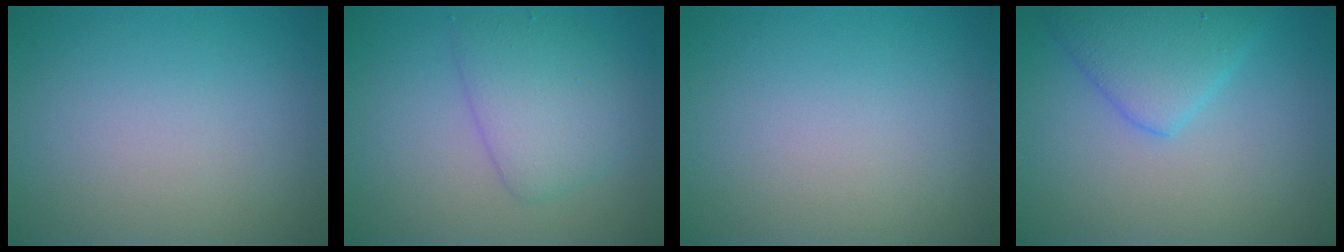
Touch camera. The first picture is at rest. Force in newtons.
{"total": 3.8, "press": 3.8, "slide": 0.1}
{"total": 0.0}
{"total": 4.0, "press": 4.0, "slide": 0.2}